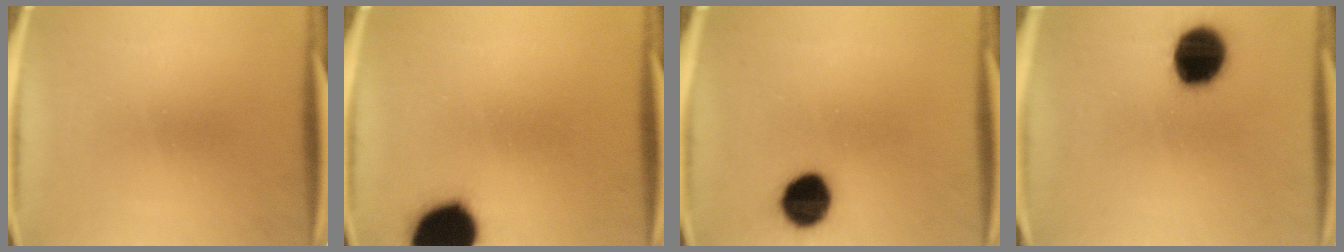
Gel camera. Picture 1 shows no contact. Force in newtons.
{"total": 19.6}
{"total": 10.5}
{"total": 15.2}